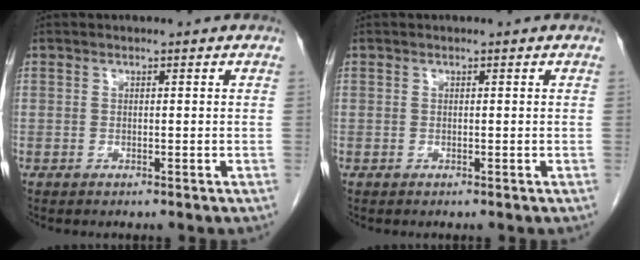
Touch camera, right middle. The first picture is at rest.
{"total": 0.0}